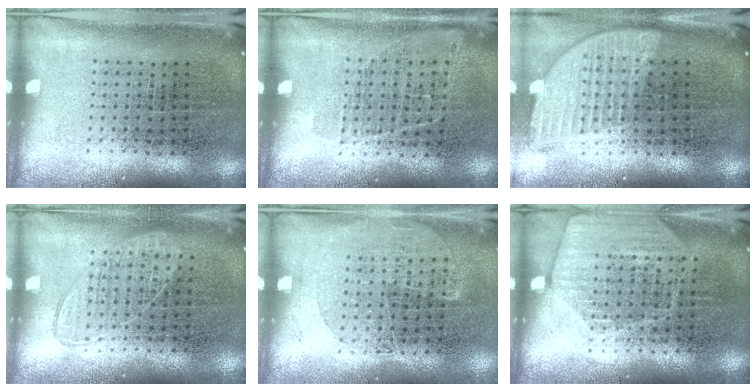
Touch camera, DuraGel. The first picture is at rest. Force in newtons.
{"total": 0.9, "press": 0.8, "slide": 0.5}
{"total": 1.9, "press": 1.6, "slide": 1.1}
{"total": 1.0, "press": 0.9, "slide": 0.4}
{"total": 1.2, "press": 1.0, "slide": 0.7}
{"total": 1.7, "press": 1.5, "slide": 0.7}